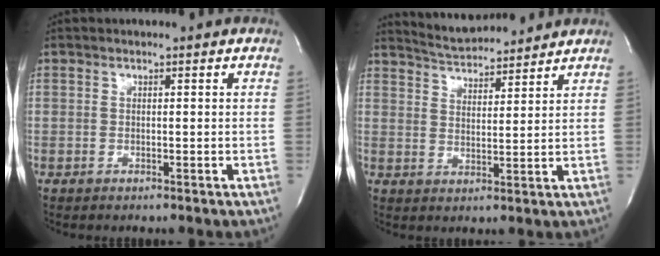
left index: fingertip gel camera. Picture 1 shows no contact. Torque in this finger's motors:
{"motor_torque": [-0.13, 0.04, 0.11, 0.07]}